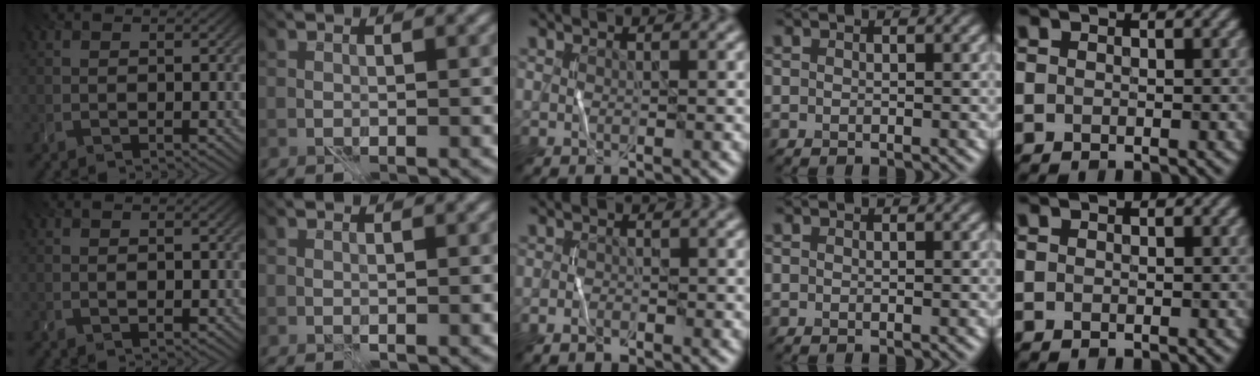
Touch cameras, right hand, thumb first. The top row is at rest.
{"thumb": {"total": 1.0, "force": [0.1, 0.5, 0.9], "torque": [-0.011, -0.003, 0.004]}, "middle": {"total": 1.0, "force": [-0.9, 0.3, 0.4], "torque": [-0.011, 0.005, -0.018]}}